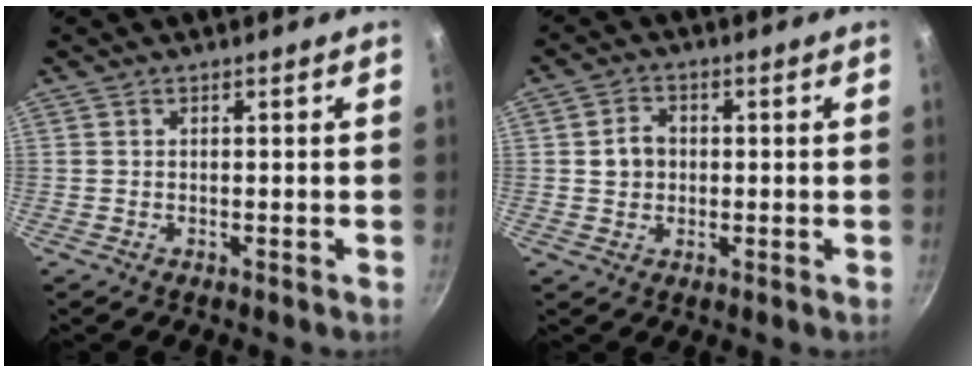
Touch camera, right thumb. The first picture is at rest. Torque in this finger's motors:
{"motor_torque": [-0.41, 0.40, 0.21, 0.17, 0.00]}